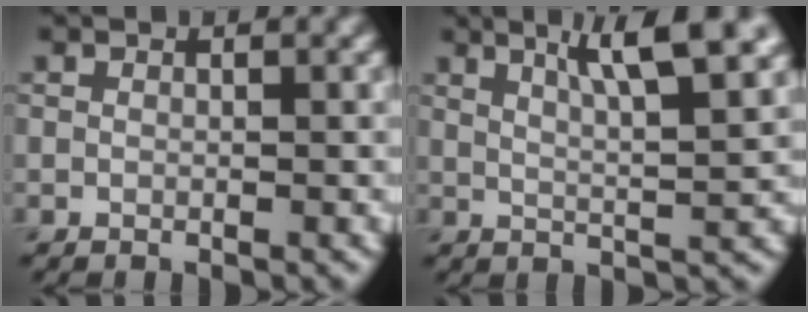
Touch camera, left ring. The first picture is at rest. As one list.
[{"total": 7.0, "force": [3.9, 1.4, 5.7], "torque": [-0.073, 0.014, 0.057]}]